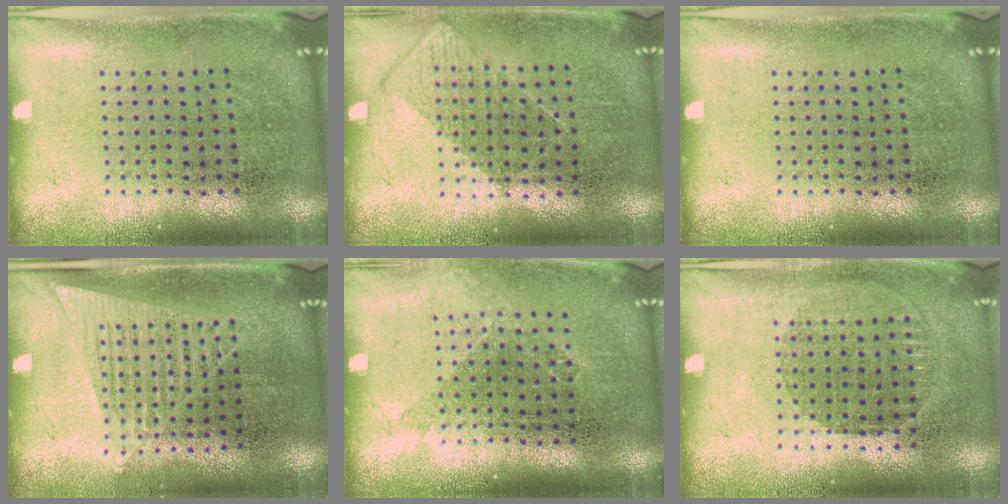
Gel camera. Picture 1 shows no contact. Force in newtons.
{"total": 0.8, "press": 0.7, "slide": 0.4}
{"total": 0.0}
{"total": 1.3, "press": 1.2, "slide": 0.6}
{"total": 1.0, "press": 0.8, "slide": 0.6}
{"total": 0.9, "press": 0.9, "slide": 0.3}